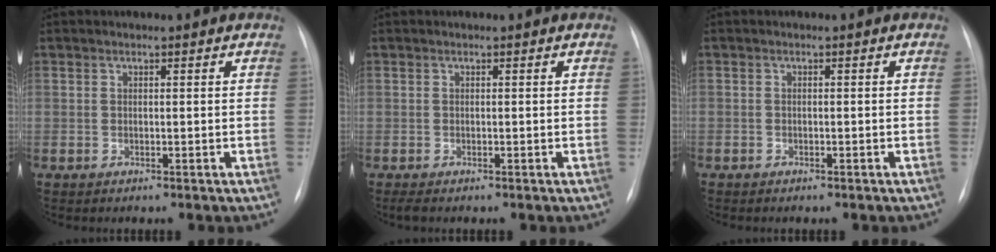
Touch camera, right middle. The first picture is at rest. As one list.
[{"total": 1.4, "force": [-1.1, 0.3, 0.8], "torque": [-0.011, -0.005, -0.011]}, {"total": 0.7, "force": [-0.5, 0.4, 0.1], "torque": [-0.002, 0.003, -0.007]}]